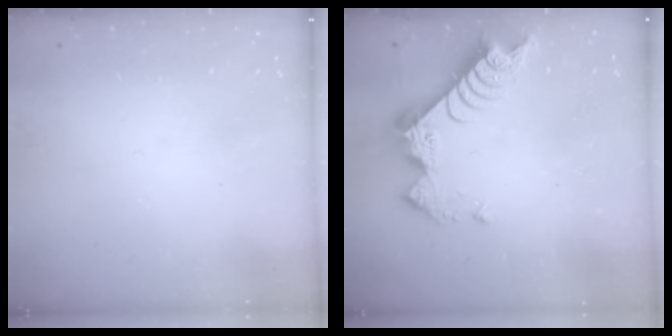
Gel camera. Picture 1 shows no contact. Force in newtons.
{"total": 9.9, "press": 9.9, "slide": 0.8}